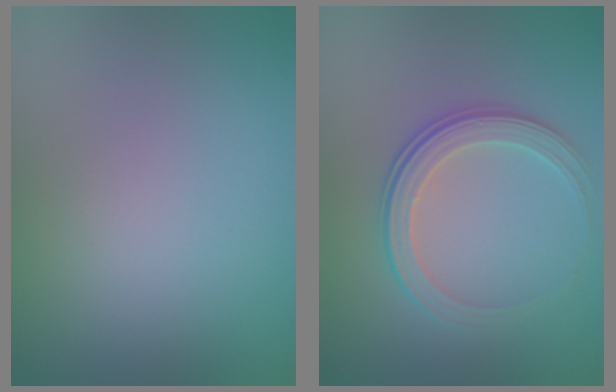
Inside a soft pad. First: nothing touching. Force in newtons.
{"total": 3.4, "press": 2.8, "slide": 1.9}